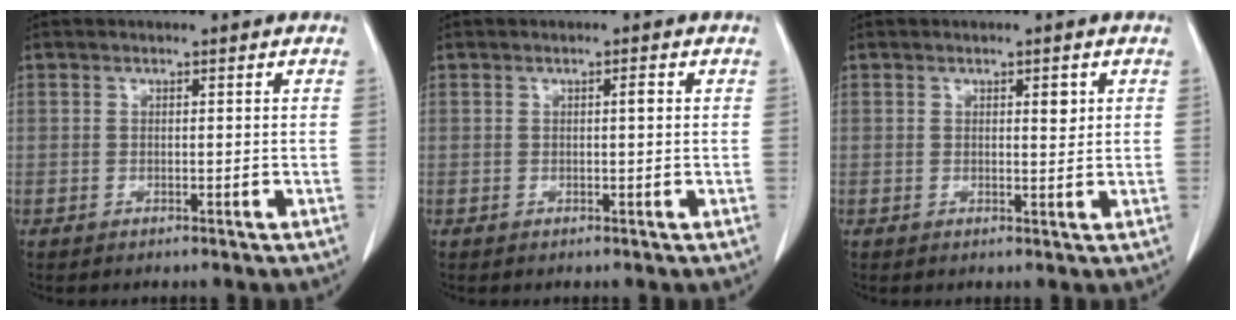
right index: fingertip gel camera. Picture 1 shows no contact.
{"total": 0.8, "force": [0.2, 0.1, 0.8], "torque": [-0.014, 0.001, 0.002]}
{"total": 1.8, "force": [0.7, 0.6, 1.5], "torque": [-0.023, -0.003, 0.011]}